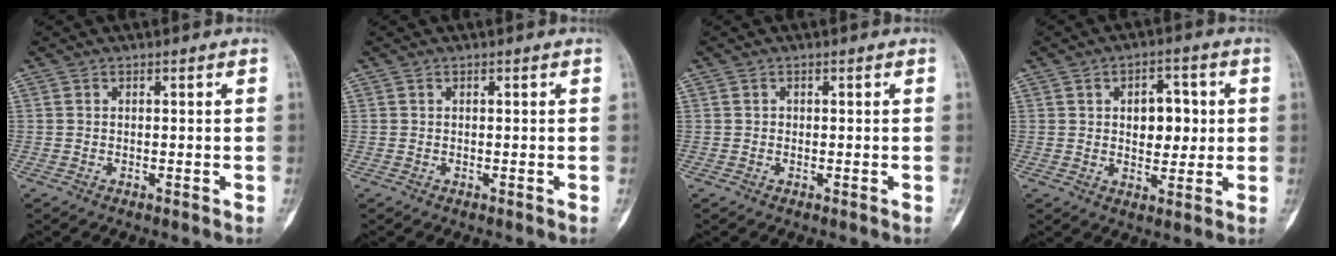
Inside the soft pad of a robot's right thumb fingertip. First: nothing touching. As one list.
[{"total": 0.0}, {"total": 0.5, "force": [0.1, 0.5, 0.1], "torque": [0.005, 0.002, 0.002]}, {"total": 8.2, "force": [1.2, 5.2, 6.2], "torque": [-0.050, -0.001, 0.020]}]